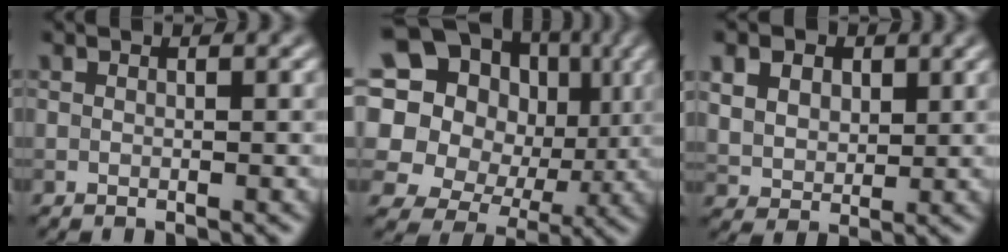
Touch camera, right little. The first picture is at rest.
{"total": 19.2, "force": [5.1, 16.8, 7.8], "torque": [-0.199, 0.039, 0.061]}
{"total": 6.5, "force": [3.2, 4.6, 3.4], "torque": [-0.090, 0.018, 0.051]}